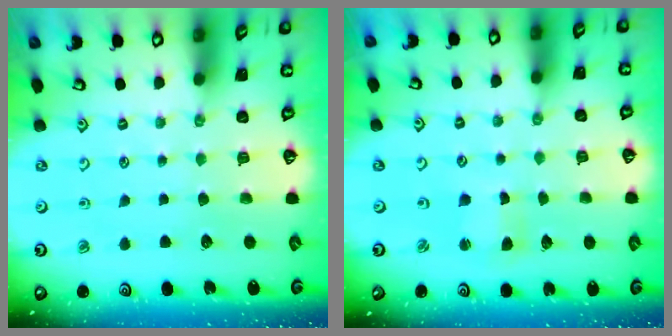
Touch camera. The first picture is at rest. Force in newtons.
{"total": 2.5, "press": 2.5, "slide": 0.3}